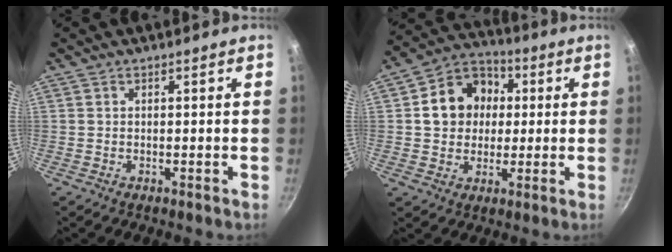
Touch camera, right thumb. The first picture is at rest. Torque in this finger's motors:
{"motor_torque": [1.44, 2.60, 1.21, 0.36, 0.12]}